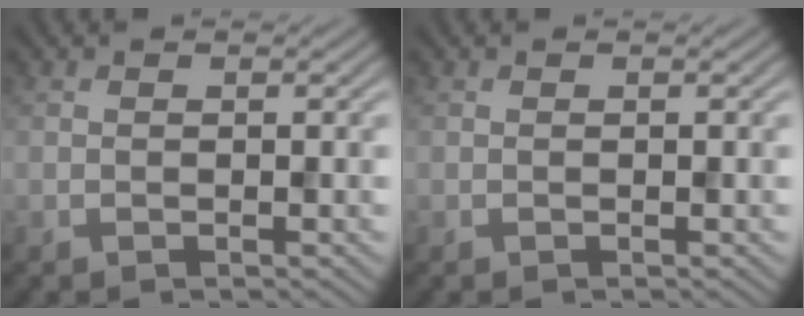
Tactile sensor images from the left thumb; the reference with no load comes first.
{"total": 0.0}